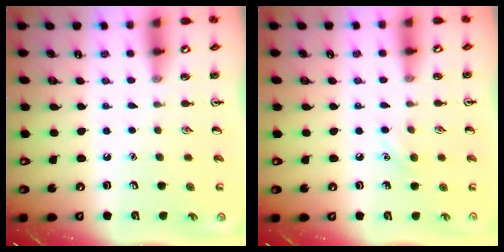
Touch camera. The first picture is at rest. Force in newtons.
{"total": 6.1, "press": 5.9, "slide": 1.9}